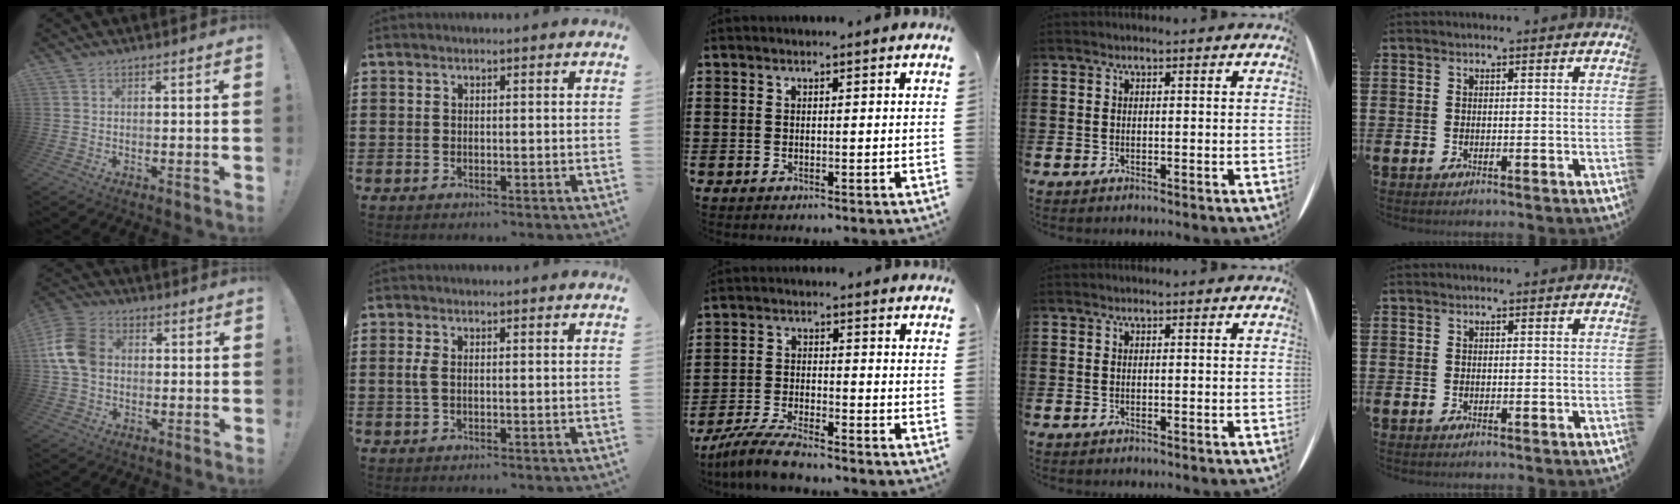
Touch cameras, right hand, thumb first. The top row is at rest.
{"thumb": {"total": 12.1, "force": [0.9, 9.2, 7.8], "torque": [-0.158, 0.018, 0.024]}, "index": {"total": 2.1, "force": [0.1, 0.9, 1.9], "torque": [-0.053, -0.002, -0.005]}, "middle": {"total": 5.7, "force": [-5.2, 0.5, 2.4], "torque": [-0.059, -0.008, -0.102]}}